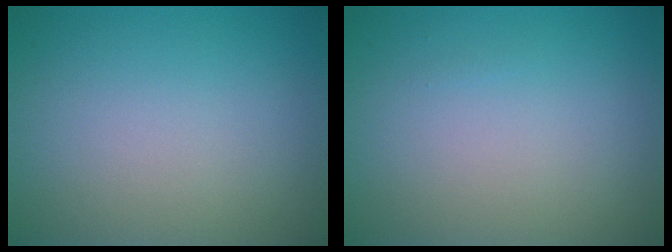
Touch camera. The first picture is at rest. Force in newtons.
{"total": 0.0}